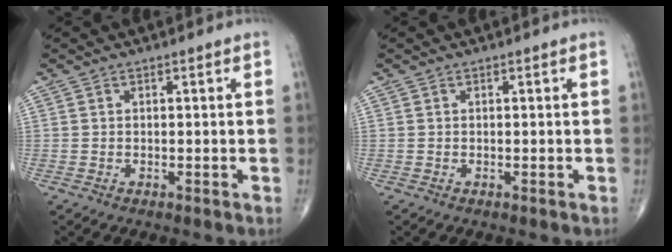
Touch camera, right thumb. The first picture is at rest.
{"total": 0.0}